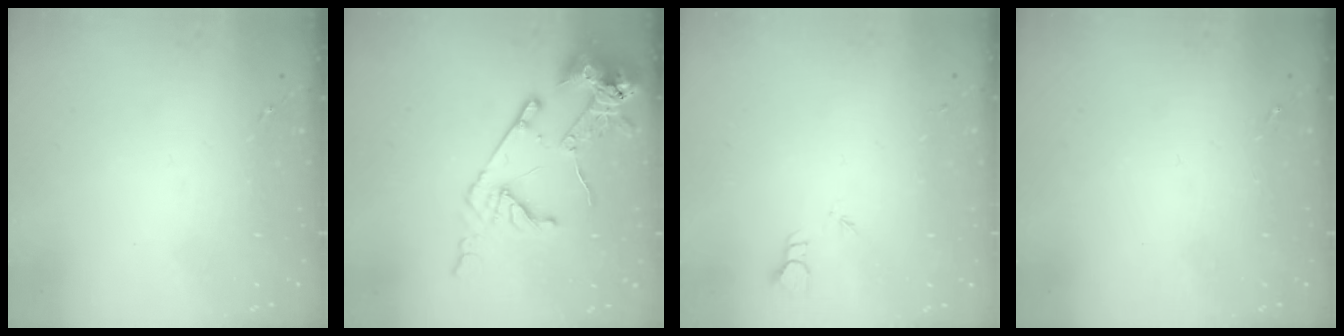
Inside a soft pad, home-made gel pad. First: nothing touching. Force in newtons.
{"total": 14.9, "press": 14.8, "slide": 2.0}
{"total": 2.0, "press": 2.0, "slide": 0.1}
{"total": 0.0}